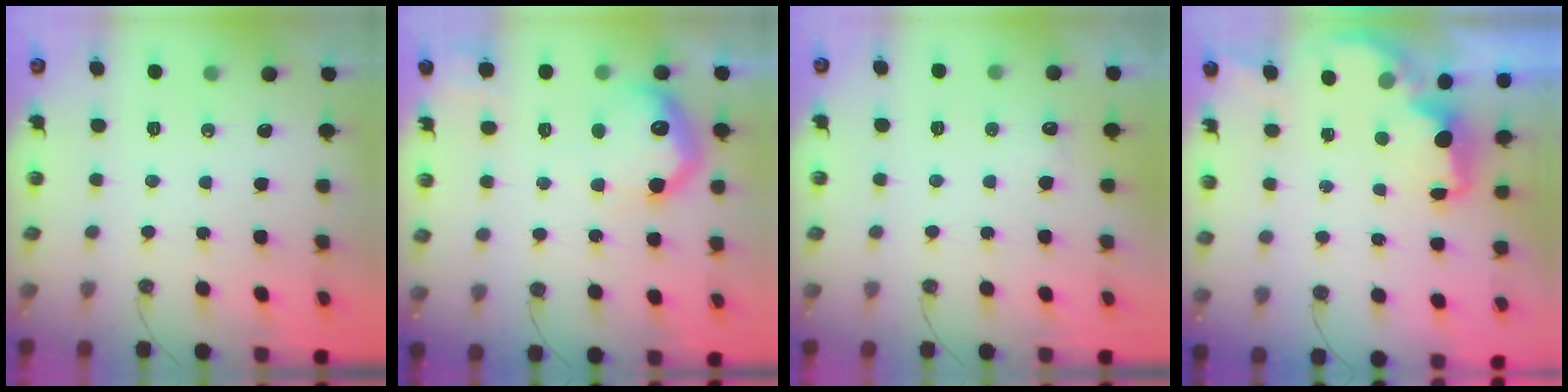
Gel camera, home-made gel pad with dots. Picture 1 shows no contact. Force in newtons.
{"total": 16.6, "press": 16.5, "slide": 1.3}
{"total": 2.9, "press": 2.7, "slide": 1.0}
{"total": 2.3, "press": 2.2, "slide": 0.9}